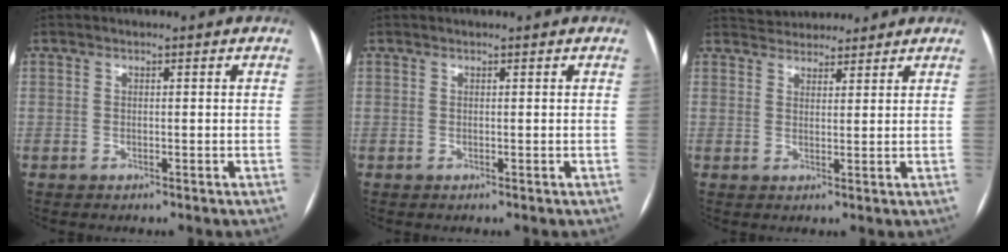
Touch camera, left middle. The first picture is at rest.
{"total": 0.7, "force": [0.6, 0.1, 0.1], "torque": [-0.005, 0.015, 0.010]}
{"total": 6.6, "force": [6.2, 2.0, 1.1], "torque": [-0.016, 0.024, 0.092]}